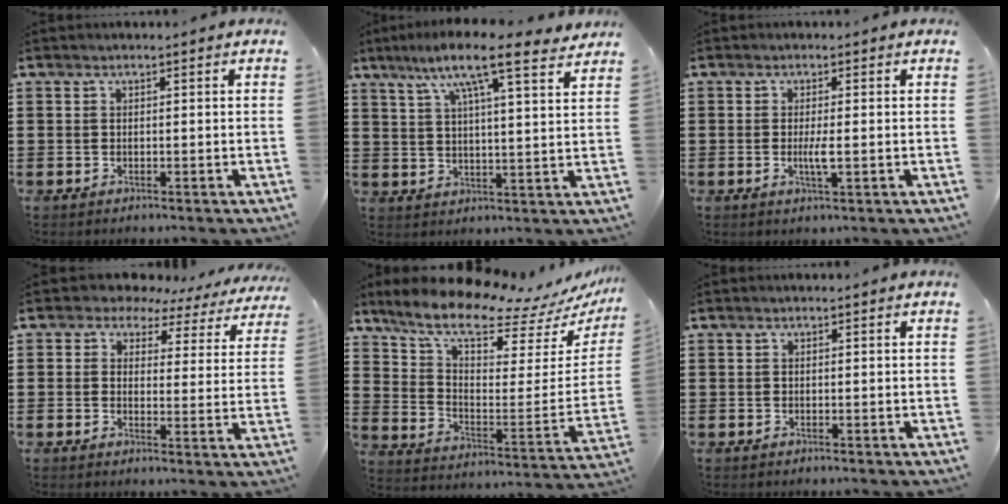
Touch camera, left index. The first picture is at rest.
{"total": 10.2, "force": [7.6, 1.2, 6.7], "torque": [-0.139, -0.026, 0.124]}
{"total": 2.6, "force": [-0.3, 0.3, 2.5], "torque": [-0.054, -0.006, -0.009]}
{"total": 3.9, "force": [3.1, 2.2, 0.9], "torque": [-0.032, -0.020, 0.049]}
{"total": 10.3, "force": [8.8, 2.2, 5.0], "torque": [-0.122, -0.068, 0.148]}
{"total": 0.0}